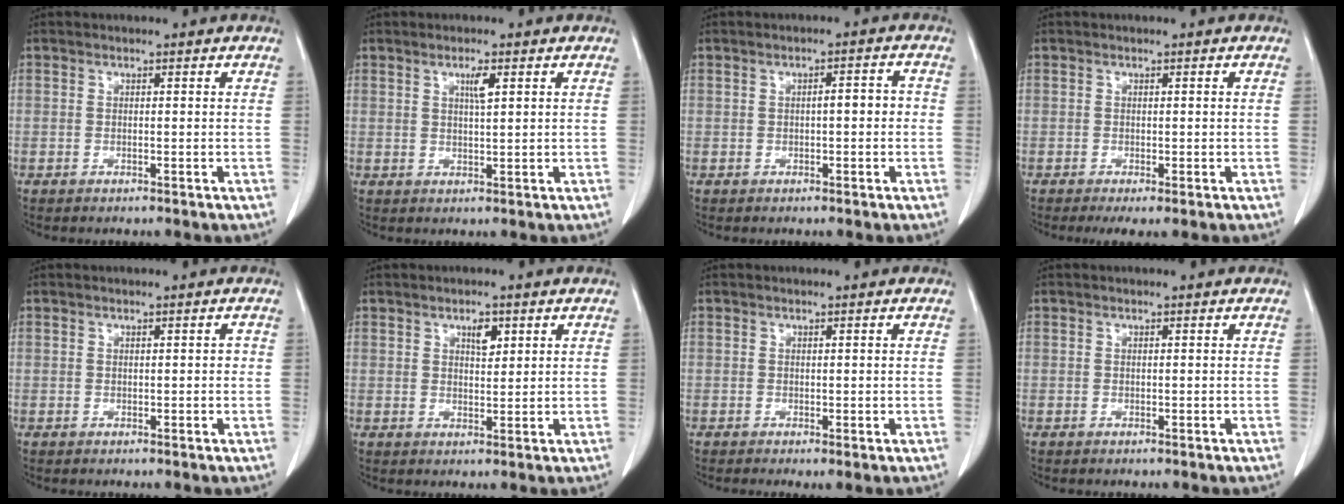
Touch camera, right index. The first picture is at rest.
{"total": 2.4, "force": [1.2, 0.3, 2.0], "torque": [-0.038, -0.001, 0.022]}
{"total": 2.6, "force": [-0.1, 0.9, 2.4], "torque": [-0.035, 0.014, 0.002]}
{"total": 2.3, "force": [-0.9, 0.8, 2.0], "torque": [-0.036, -0.004, -0.008]}
{"total": 0.6, "force": [0.1, 0.5, 0.4], "torque": [-0.003, 0.006, 0.005]}
{"total": 2.7, "force": [1.5, 1.2, 1.9], "torque": [-0.031, -0.003, 0.028]}
{"total": 1.1, "force": [0.0, 0.3, 1.1], "torque": [-0.023, -0.001, 0.008]}
{"total": 0.0}